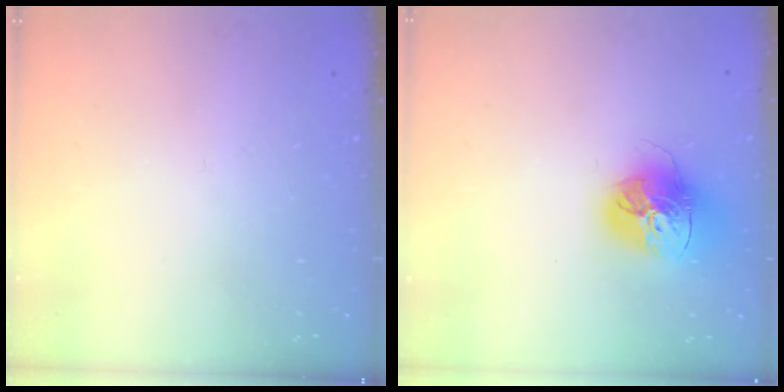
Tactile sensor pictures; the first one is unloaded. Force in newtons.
{"total": 16.0, "press": 16.0, "slide": 1.7}